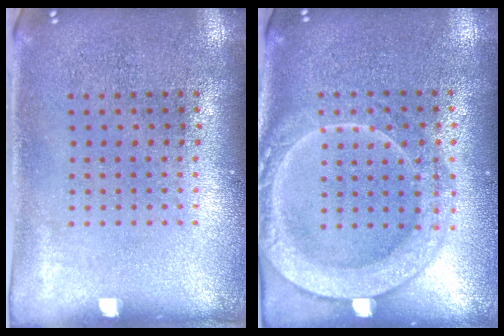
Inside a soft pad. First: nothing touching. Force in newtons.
{"total": 2.0, "press": 1.9, "slide": 0.3}